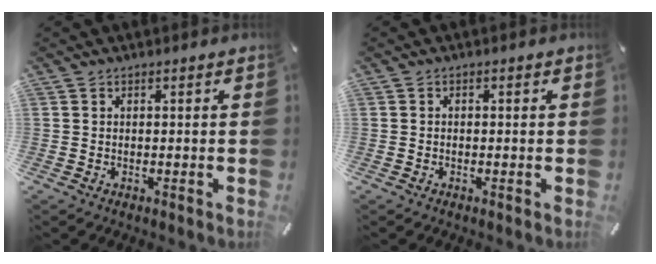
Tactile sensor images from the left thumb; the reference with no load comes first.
{"total": 0.7, "force": [-0.4, 0.4, 0.4], "torque": [-0.007, 0.001, -0.009]}